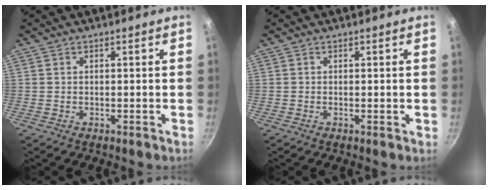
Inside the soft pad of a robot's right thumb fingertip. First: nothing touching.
{"total": 0.7, "force": [-0.1, 0.2, 0.7], "torque": [-0.010, 0.000, -0.002]}